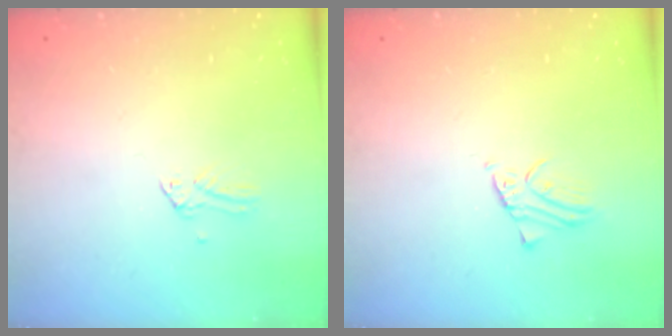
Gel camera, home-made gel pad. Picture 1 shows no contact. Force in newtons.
{"total": 1.5, "press": 1.5, "slide": 0.0}